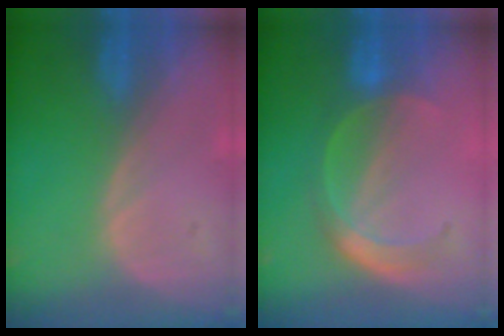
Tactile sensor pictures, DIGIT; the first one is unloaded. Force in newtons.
{"total": 5.6, "press": 5.1, "slide": 2.3}